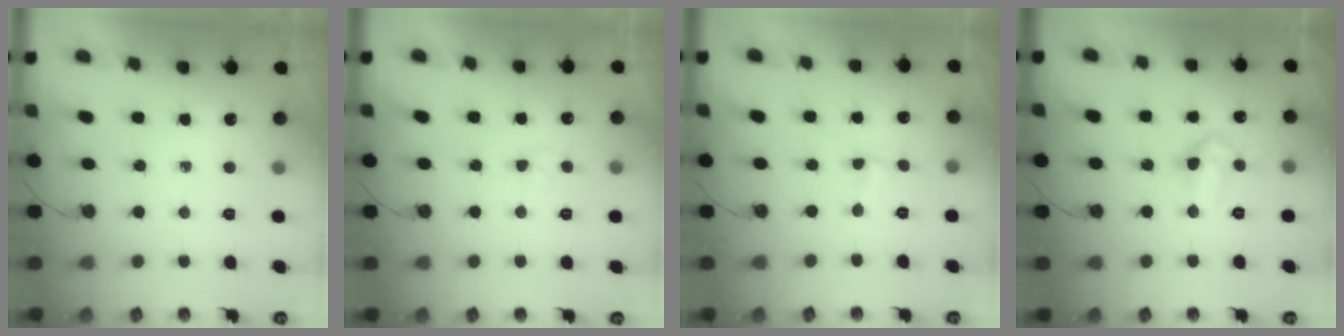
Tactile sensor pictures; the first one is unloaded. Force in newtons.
{"total": 3.4, "press": 3.3, "slide": 0.6}
{"total": 2.0, "press": 1.9, "slide": 0.5}
{"total": 8.3, "press": 8.3, "slide": 0.8}